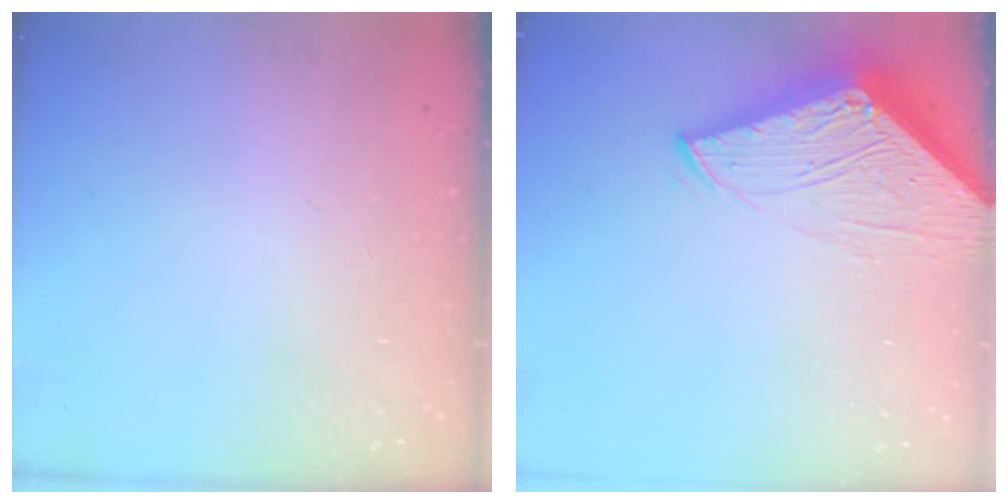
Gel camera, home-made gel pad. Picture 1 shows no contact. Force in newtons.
{"total": 6.8, "press": 6.8, "slide": 0.8}